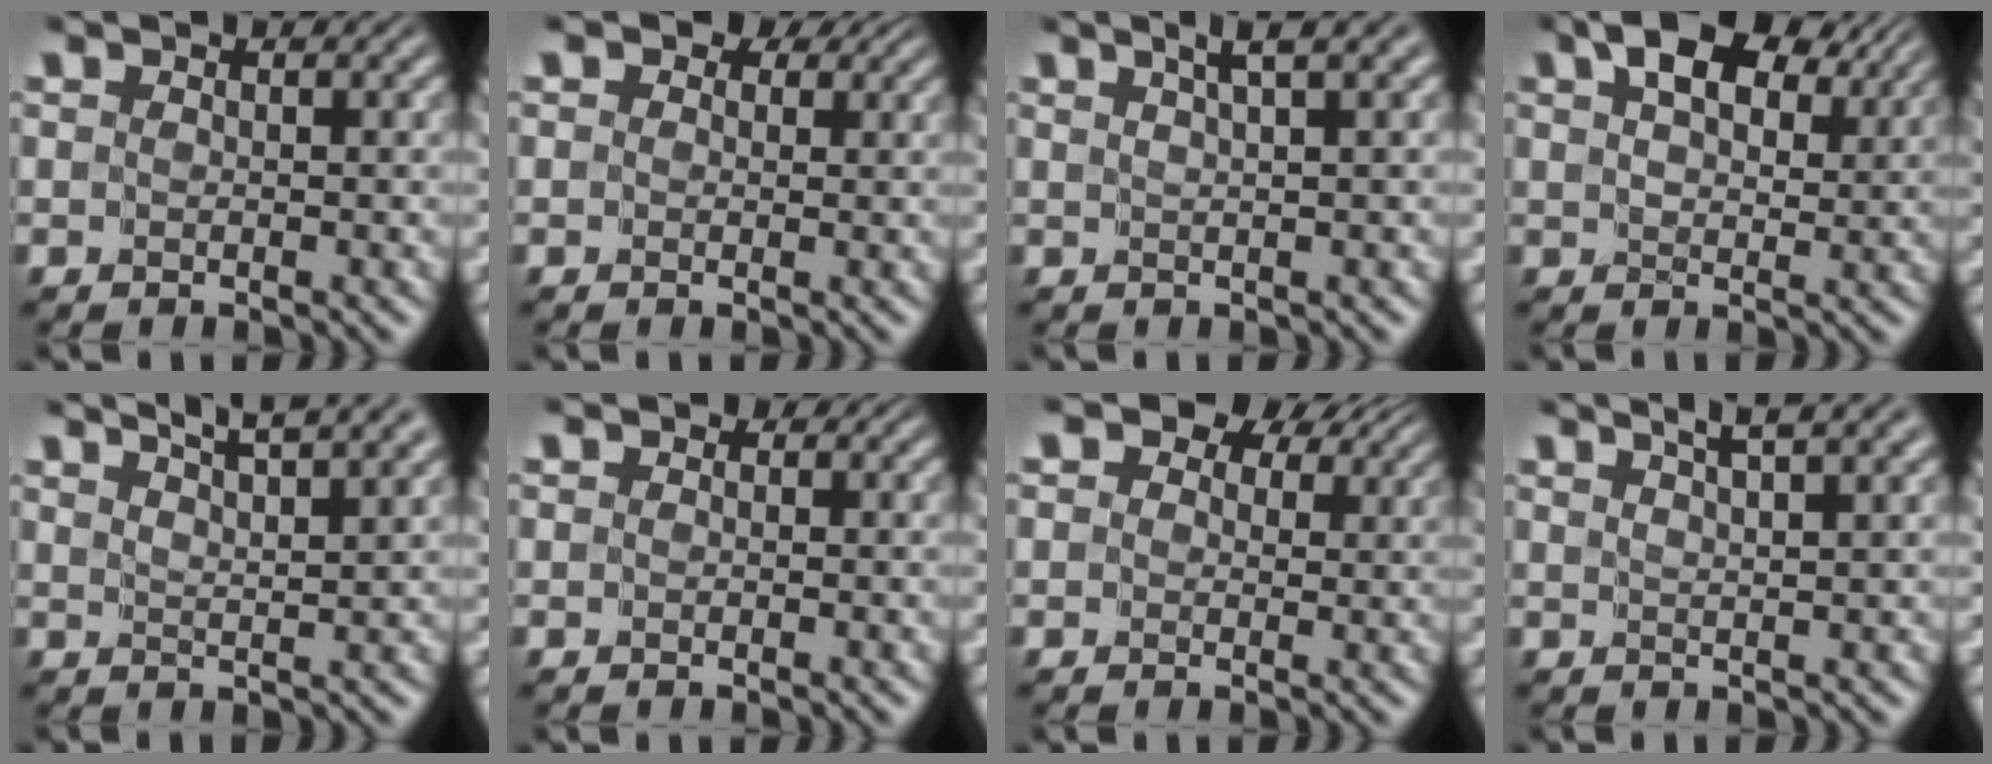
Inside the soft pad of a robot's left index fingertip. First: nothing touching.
{"total": 2.2, "force": [1.0, 1.5, 1.2], "torque": [-0.009, 0.004, 0.002]}
{"total": 2.2, "force": [1.5, -0.1, 1.6], "torque": [-0.014, 0.005, 0.020]}
{"total": 7.5, "force": [4.5, 3.7, 4.6], "torque": [-0.080, 0.011, 0.074]}
{"total": 6.2, "force": [5.1, 1.2, 3.3], "torque": [-0.018, 0.028, 0.043]}
{"total": 0.5, "force": [-0.2, 0.5, 0.2], "torque": [0.003, 0.000, -0.006]}
{"total": 5.8, "force": [3.4, 3.5, 3.2], "torque": [-0.048, 0.009, 0.029]}
{"total": 3.8, "force": [2.9, 0.5, 2.4], "torque": [-0.006, 0.016, 0.021]}